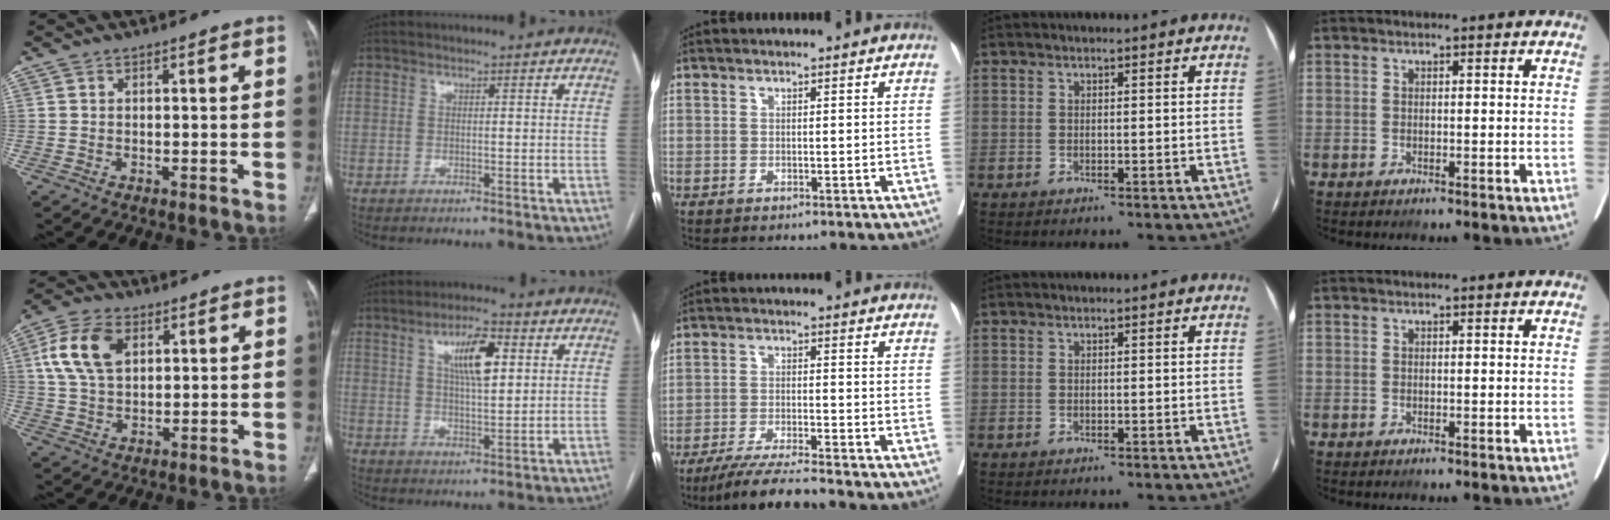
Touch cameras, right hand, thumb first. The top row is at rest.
{"thumb": {"total": 11.2, "force": [3.7, 7.0, 8.0], "torque": [-0.154, 0.003, 0.070]}, "index": {"total": 8.1, "force": [2.9, 2.2, 7.2], "torque": [-0.126, 0.008, 0.051]}, "middle": {"total": 7.7, "force": [-6.7, -1.3, 3.4], "torque": [-0.051, -0.029, -0.117]}}